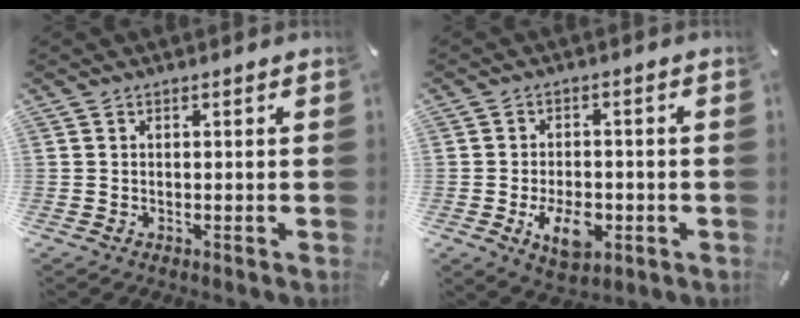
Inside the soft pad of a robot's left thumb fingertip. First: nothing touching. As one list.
[{"total": 8.8, "force": [-2.8, 5.6, 6.1], "torque": [-0.103, 0.000, -0.052]}]